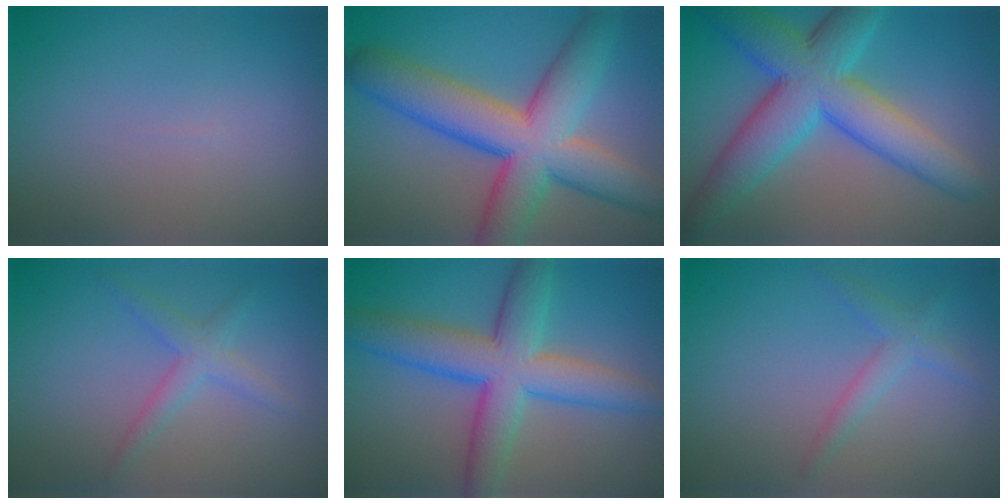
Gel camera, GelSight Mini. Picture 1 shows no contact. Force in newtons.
{"total": 11.8, "press": 11.8, "slide": 0.6}
{"total": 10.0, "press": 10.0, "slide": 0.2}
{"total": 2.4, "press": 2.4, "slide": 0.1}
{"total": 8.5, "press": 8.5, "slide": 0.2}
{"total": 2.1, "press": 2.1, "slide": 0.0}